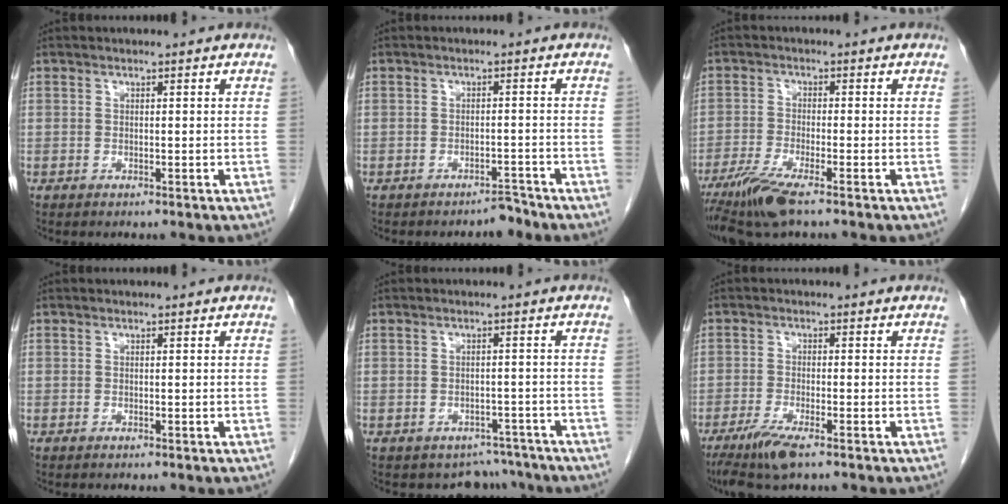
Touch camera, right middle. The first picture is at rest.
{"total": 1.8, "force": [-1.8, 0.4, 0.1], "torque": [0.003, -0.002, -0.023]}
{"total": 6.8, "force": [-4.8, 0.3, 4.8], "torque": [-0.095, -0.021, -0.092]}
{"total": 0.0}
{"total": 5.1, "force": [-4.4, 2.5, -0.7], "torque": [0.022, 0.019, -0.052]}
{"total": 5.5, "force": [-3.8, 0.6, 4.0], "torque": [-0.081, -0.016, -0.068]}